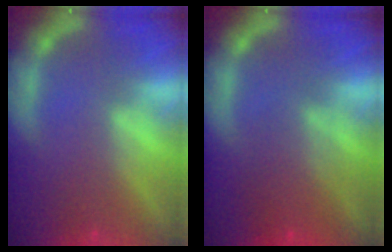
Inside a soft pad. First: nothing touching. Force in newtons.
{"total": 4.6}